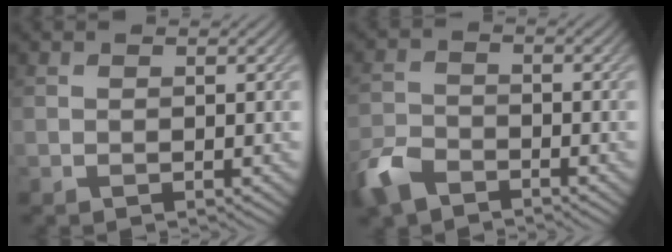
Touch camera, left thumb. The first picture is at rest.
{"total": 5.5, "force": [-4.1, 2.7, 2.6], "torque": [-0.061, -0.006, -0.093]}